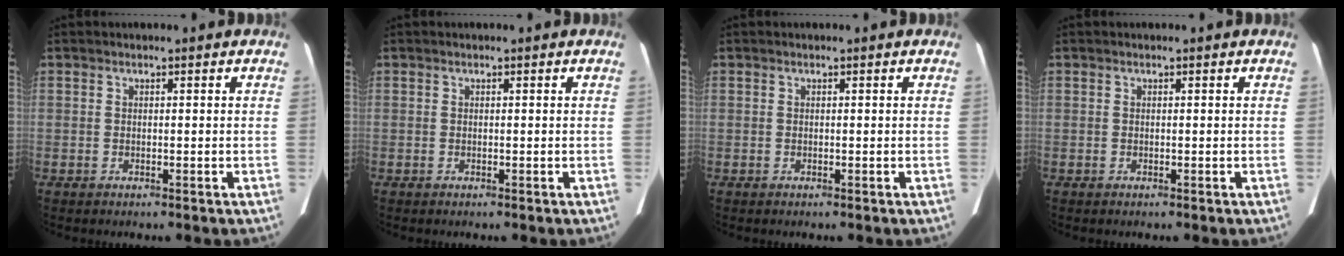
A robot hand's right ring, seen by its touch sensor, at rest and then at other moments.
{"total": 0.0}
{"total": 0.0}
{"total": 0.0}